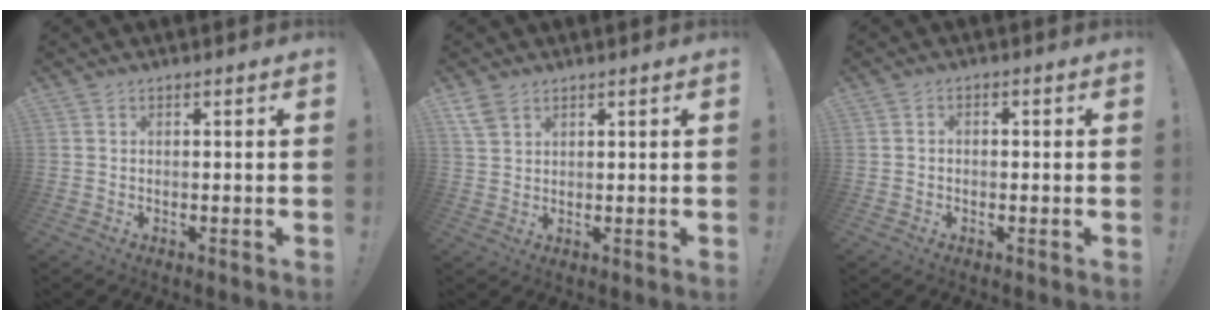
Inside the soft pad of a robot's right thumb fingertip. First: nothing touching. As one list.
[{"total": 3.0, "force": [2.2, 1.6, 1.3], "torque": [-0.026, -0.007, 0.043]}, {"total": 1.7, "force": [-1.1, 1.0, 0.7], "torque": [-0.016, 0.008, -0.019]}]